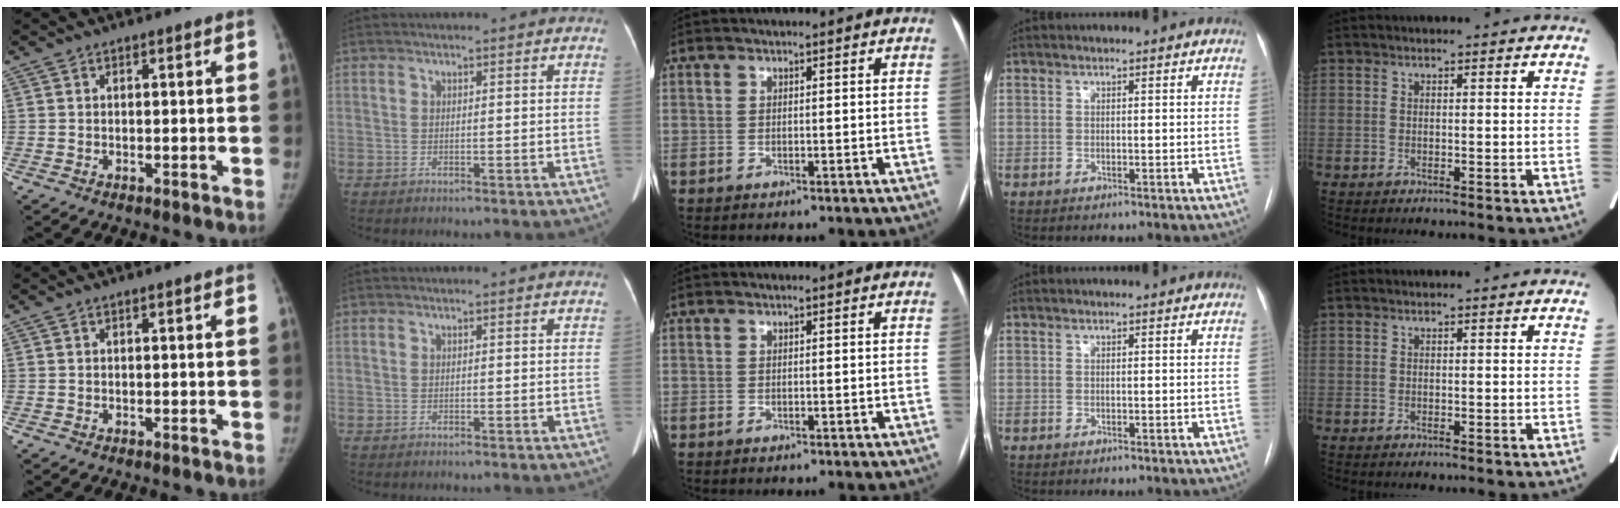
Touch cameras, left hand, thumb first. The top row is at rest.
{}